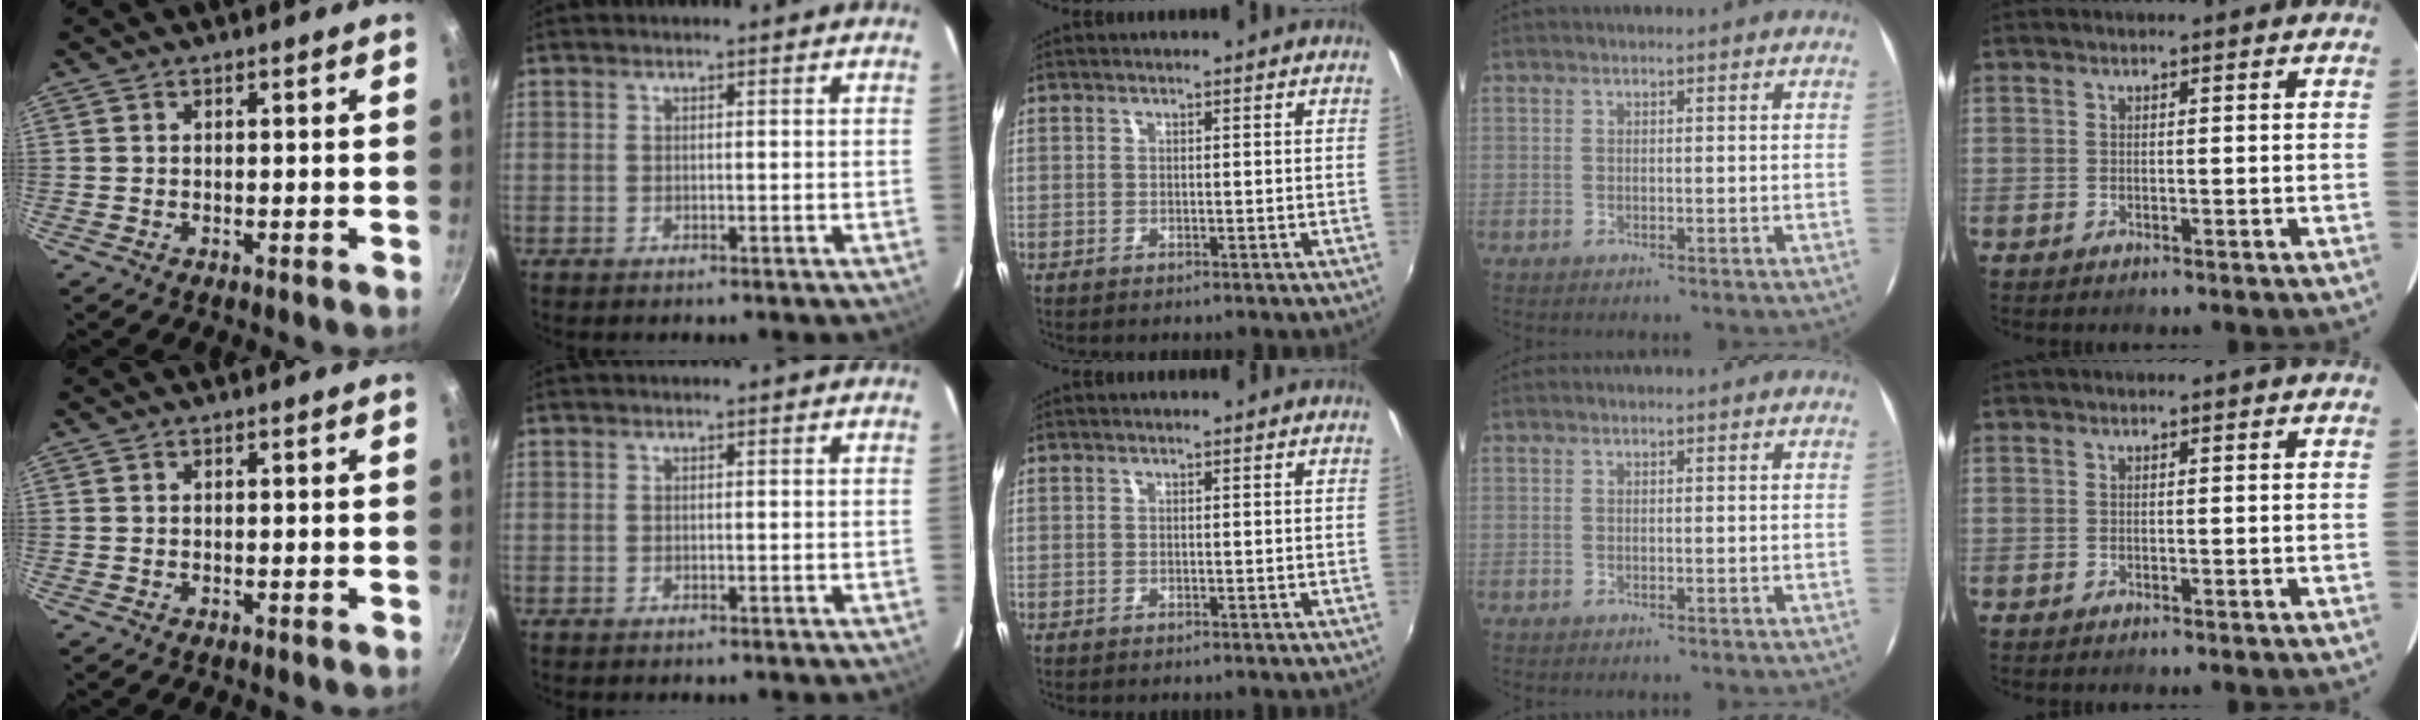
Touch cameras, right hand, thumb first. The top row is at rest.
{}